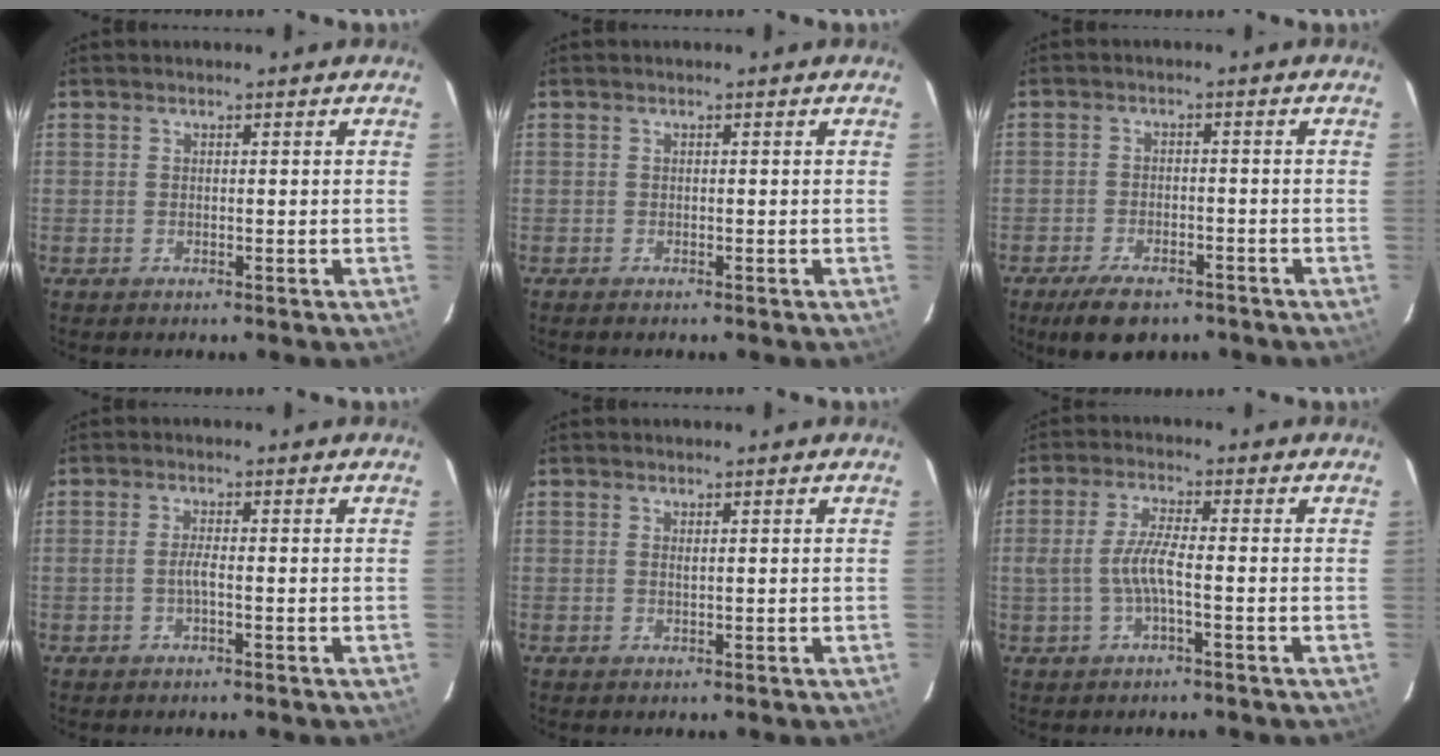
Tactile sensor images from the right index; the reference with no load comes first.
{"total": 0.5, "force": [-0.5, 0.1, 0.1], "torque": [-0.004, -0.002, -0.009]}
{"total": 8.4, "force": [-6.3, 3.4, 4.5], "torque": [-0.100, -0.007, -0.098]}
{"total": 1.8, "force": [-0.7, 0.0, 1.7], "torque": [-0.033, 0.001, -0.014]}
{"total": 0.6, "force": [0.2, 0.0, 0.5], "torque": [-0.011, 0.001, 0.004]}
{"total": 5.2, "force": [-1.4, 0.5, 5.0], "torque": [-0.107, 0.001, -0.023]}